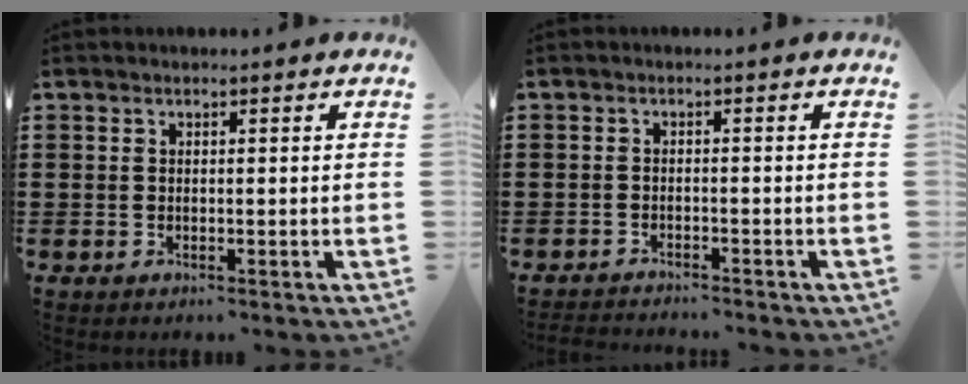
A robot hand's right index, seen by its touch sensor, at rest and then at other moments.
{"total": 1.6, "force": [-1.6, 0.0, -0.2], "torque": [-0.001, 0.003, -0.035]}